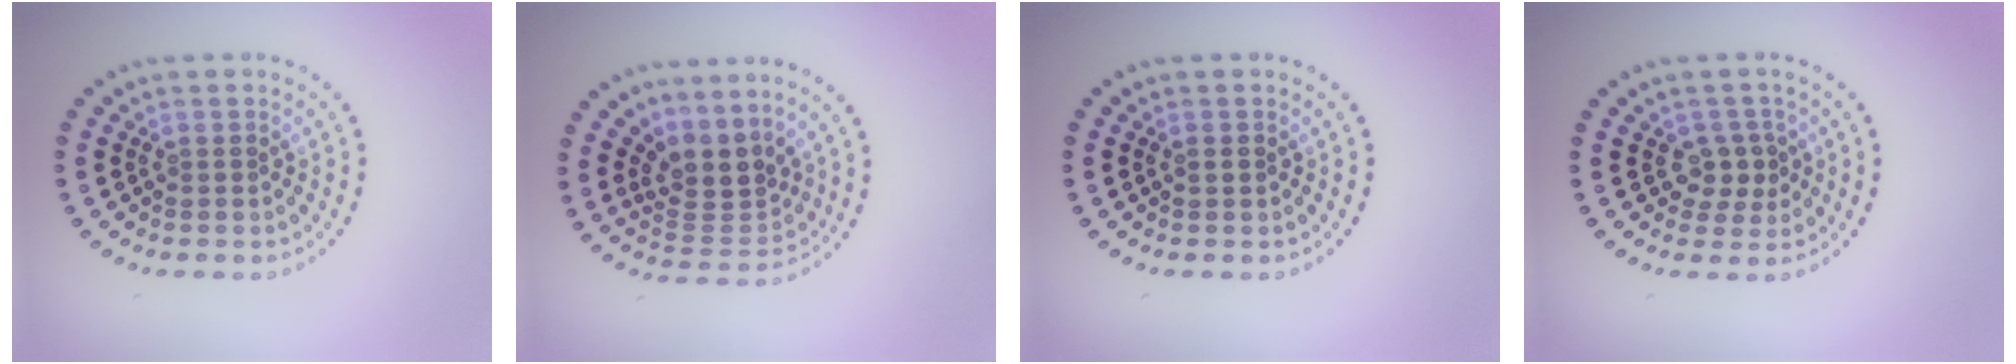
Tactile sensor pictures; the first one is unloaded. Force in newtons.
{"total": 3.6, "press": 2.7, "slide": 2.4}
{"total": 0.7, "press": 0.7, "slide": 0.1}
{"total": 2.2, "press": 2.0, "slide": 1.1}